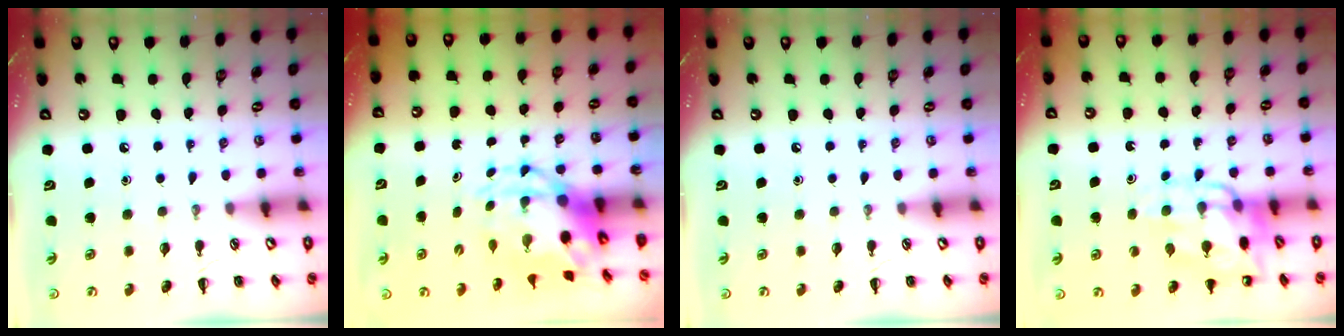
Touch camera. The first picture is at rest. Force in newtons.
{"total": 6.0, "press": 5.8, "slide": 1.6}
{"total": 0.0}
{"total": 12.5, "press": 12.2, "slide": 2.5}